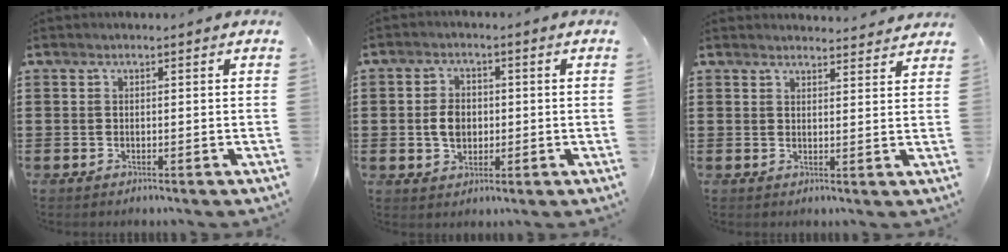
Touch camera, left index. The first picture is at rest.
{"total": 4.4, "force": [-0.2, 3.2, 3.0], "torque": [-0.054, 0.006, -0.008]}
{"total": 2.6, "force": [2.6, 0.1, 0.2], "torque": [-0.002, -0.012, 0.049]}